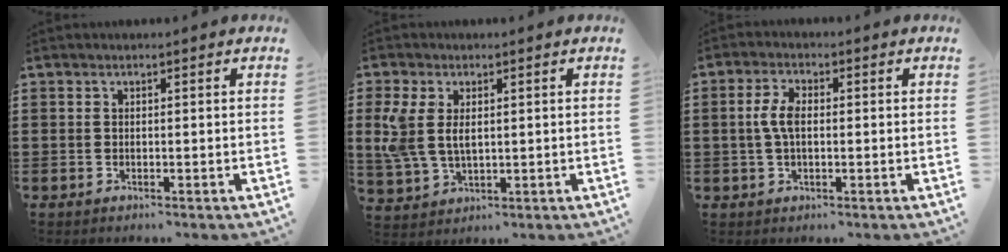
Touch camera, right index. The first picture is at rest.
{"total": 5.3, "force": [1.2, 3.1, 4.1], "torque": [-0.103, 0.003, 0.017]}
{"total": 4.5, "force": [0.1, 2.1, 4.0], "torque": [-0.094, 0.003, -0.004]}